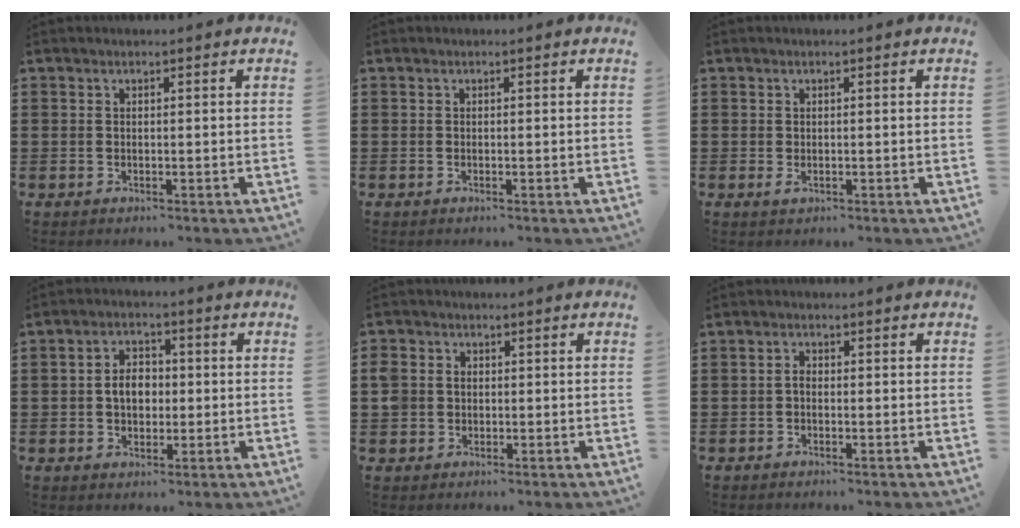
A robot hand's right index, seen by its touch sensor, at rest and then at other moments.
{"total": 0.0}
{"total": 0.7, "force": [-0.1, 0.4, 0.6], "torque": [-0.010, 0.001, -0.003]}
{"total": 4.4, "force": [-0.1, 3.0, 3.2], "torque": [-0.060, 0.008, -0.008]}
{"total": 2.8, "force": [-0.2, 2.6, 0.9], "torque": [-0.035, 0.008, -0.008]}
{"total": 1.3, "force": [-0.5, 0.7, 1.0], "torque": [-0.021, 0.000, -0.009]}